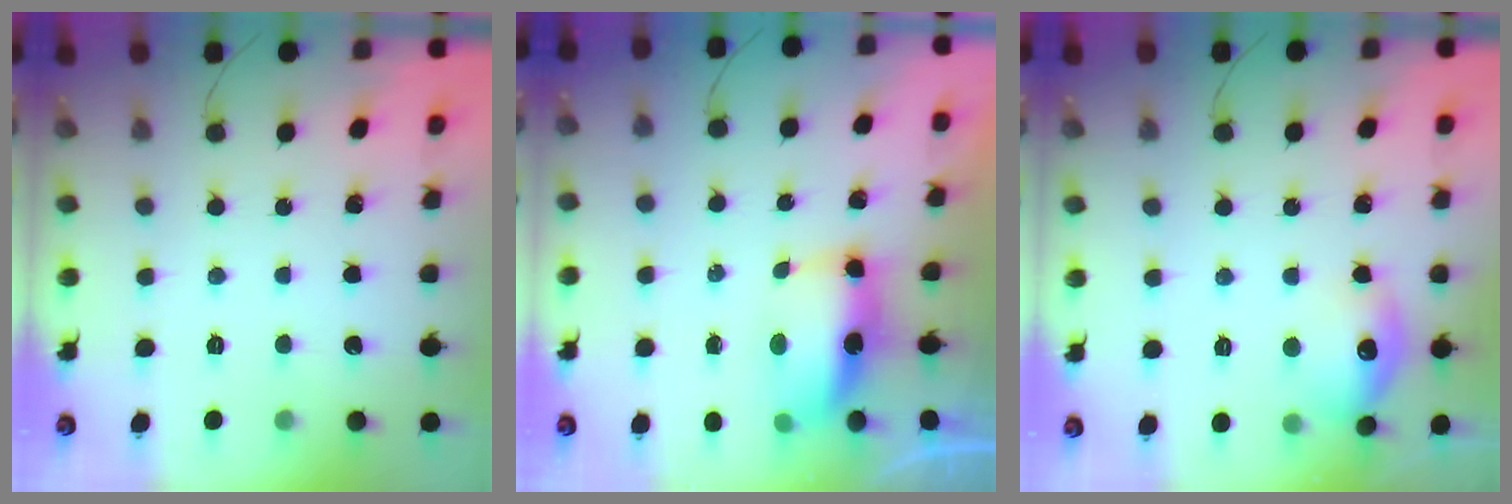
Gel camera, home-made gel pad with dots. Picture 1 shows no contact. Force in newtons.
{"total": 14.3, "press": 9.5, "slide": 10.7}
{"total": 11.8, "press": 11.7, "slide": 0.7}